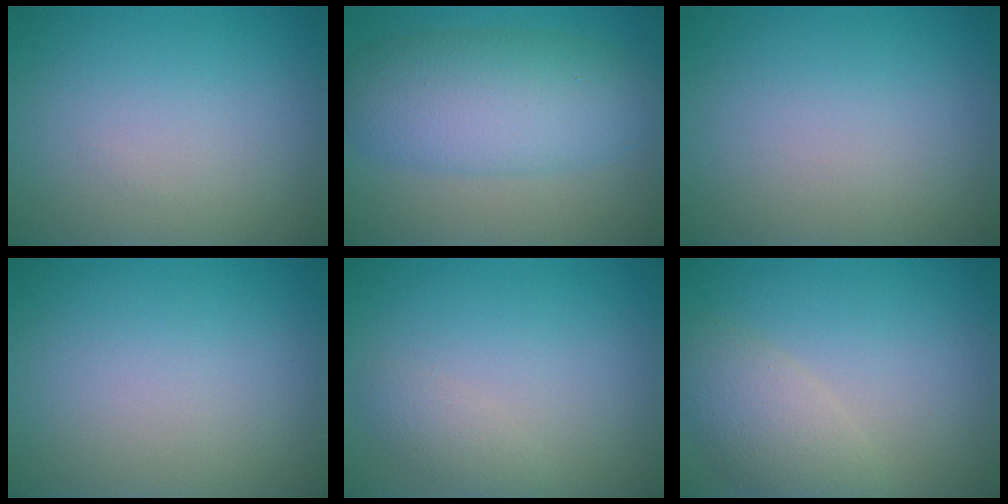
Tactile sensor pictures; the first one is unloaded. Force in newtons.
{"total": 7.4, "press": 7.4, "slide": 0.2}
{"total": 0.0}
{"total": 0.0}
{"total": 1.4, "press": 1.4, "slide": 0.1}
{"total": 4.1, "press": 4.0, "slide": 0.4}